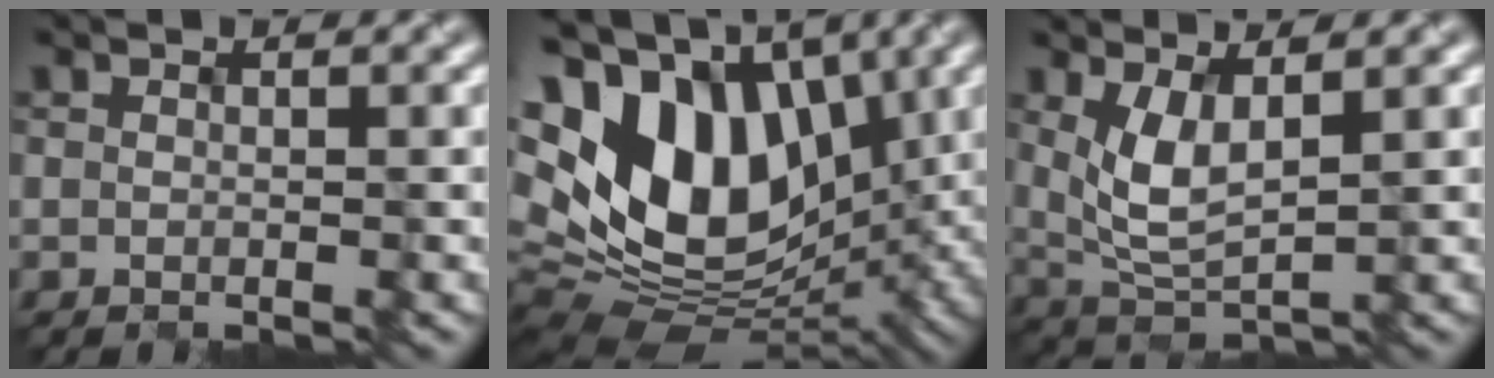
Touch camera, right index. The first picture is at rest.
{"total": 16.3, "force": [3.1, 10.9, 11.6], "torque": [-0.231, 0.016, 0.058]}
{"total": 3.6, "force": [1.0, 1.5, 3.1], "torque": [-0.077, -0.009, 0.034]}